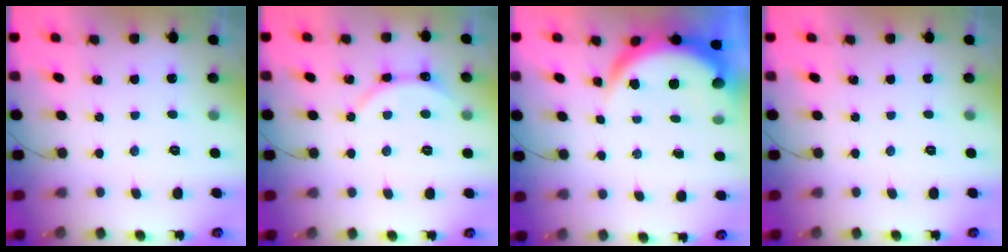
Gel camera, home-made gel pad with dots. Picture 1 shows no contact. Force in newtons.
{"total": 3.6, "press": 3.6, "slide": 0.4}
{"total": 7.0, "press": 6.9, "slide": 0.8}
{"total": 0.0}